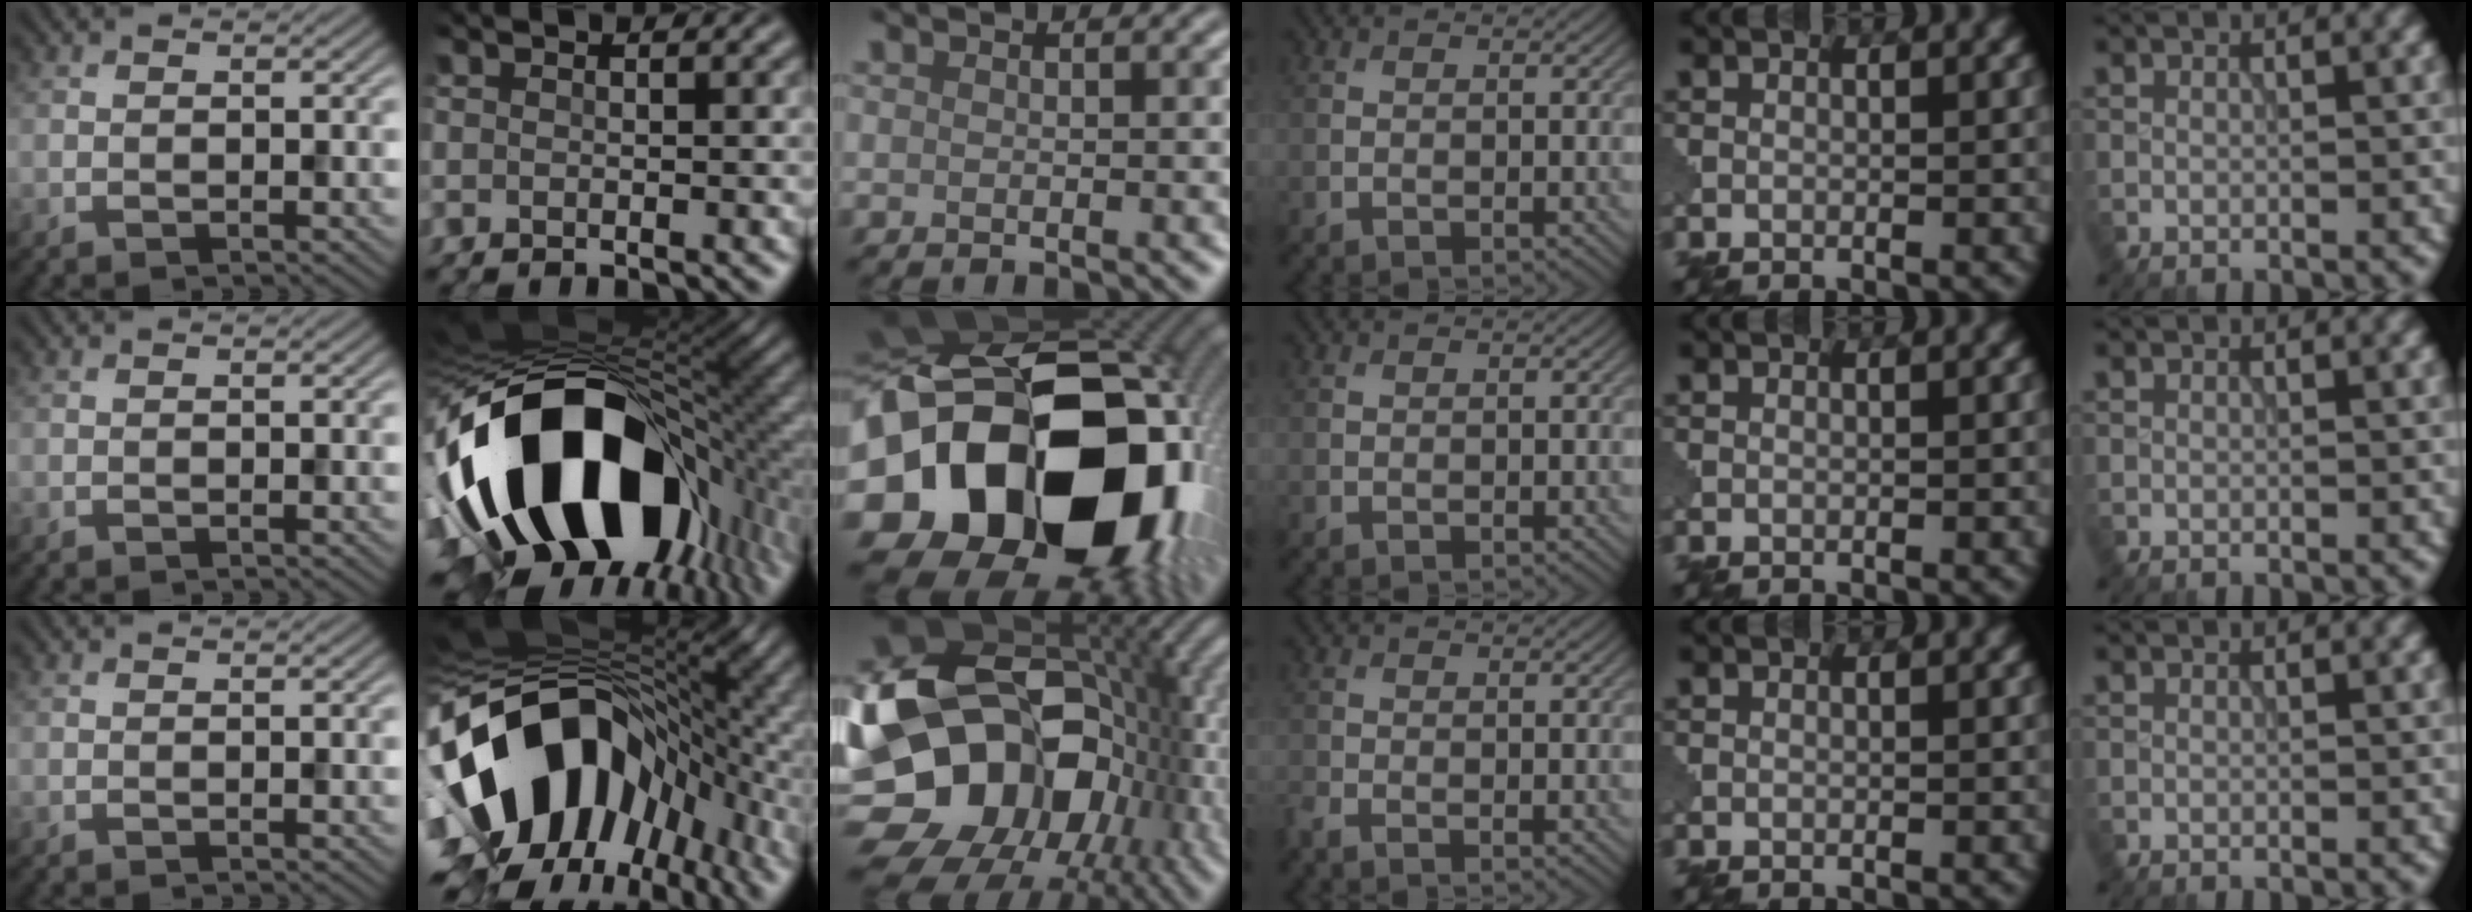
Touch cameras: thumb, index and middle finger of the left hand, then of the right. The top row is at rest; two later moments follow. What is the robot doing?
{"motion": "assemble", "object": "puzzle pieces"}